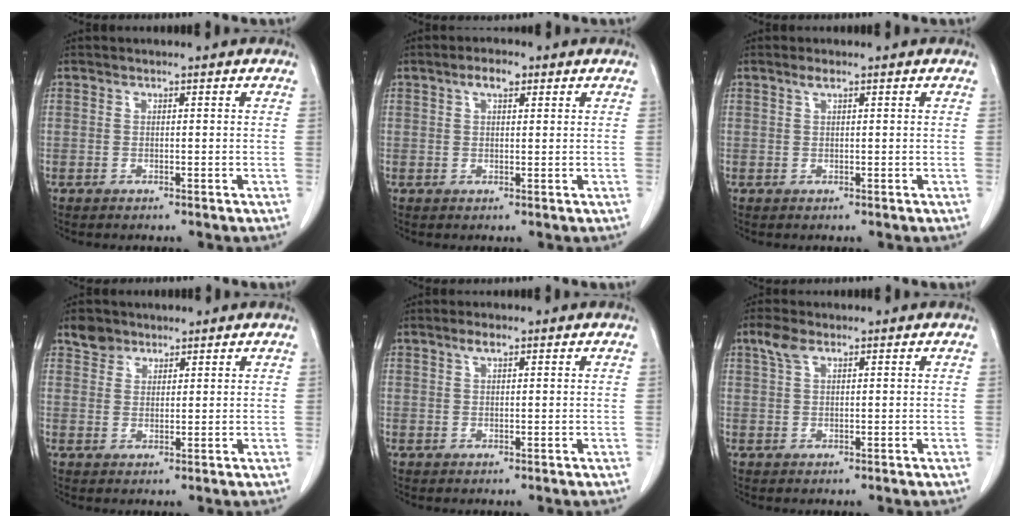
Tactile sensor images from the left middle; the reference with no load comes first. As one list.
[{"total": 2.8, "force": [1.5, 1.2, 2.0], "torque": [-0.038, 0.010, 0.025]}, {"total": 0.9, "force": [0.6, 0.2, 0.7], "torque": [-0.016, 0.005, 0.011]}, {"total": 3.1, "force": [2.3, 2.0, 0.3], "torque": [-0.004, 0.010, 0.038]}, {"total": 1.5, "force": [0.9, 0.5, 1.0], "torque": [-0.020, 0.006, 0.016]}, {"total": 2.5, "force": [1.5, 1.0, 1.7], "torque": [-0.045, 0.017, 0.034]}]